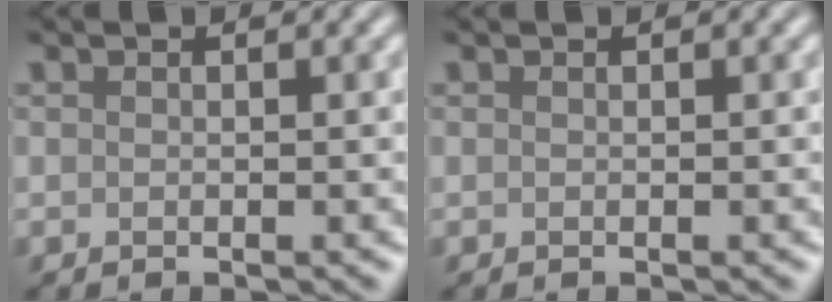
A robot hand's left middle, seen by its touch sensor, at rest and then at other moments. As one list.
[{"total": 0.0}]